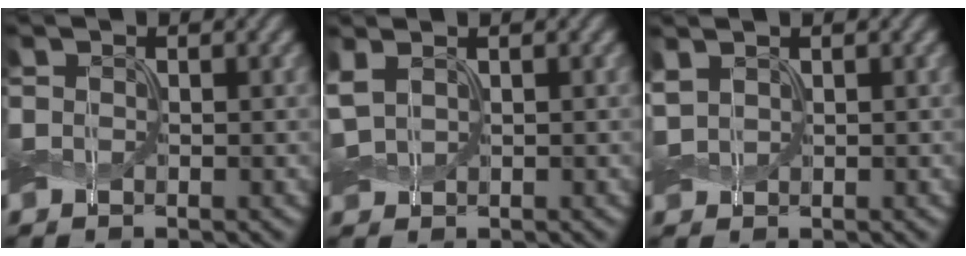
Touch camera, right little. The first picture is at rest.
{"total": 2.0, "force": [0.8, 1.2, 1.4], "torque": [-0.044, 0.009, 0.017]}
{"total": 1.3, "force": [0.7, 0.8, 0.8], "torque": [-0.023, 0.006, 0.016]}